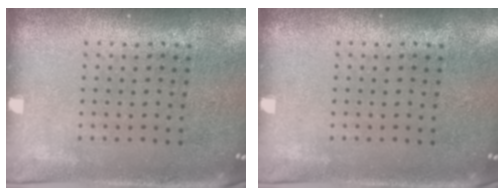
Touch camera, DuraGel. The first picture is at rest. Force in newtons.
{"total": 0.0}